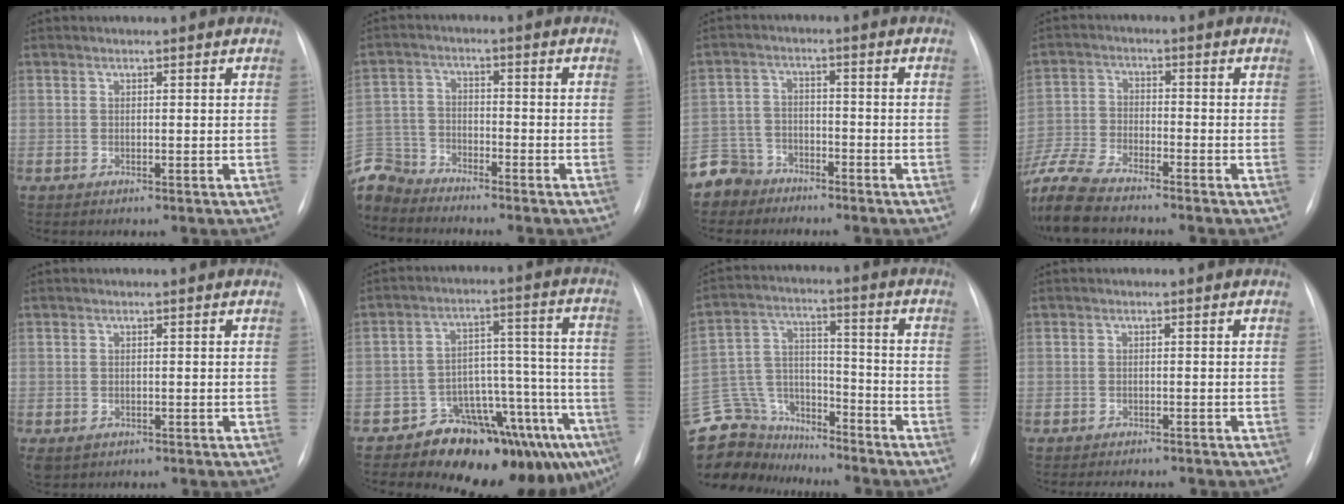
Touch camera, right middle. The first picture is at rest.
{"total": 8.2, "force": [-7.9, 2.2, 0.1], "torque": [-0.015, 0.004, -0.162]}
{"total": 7.2, "force": [-5.8, 4.2, 0.0], "torque": [-0.004, 0.001, -0.114]}
{"total": 13.3, "force": [-11.4, 2.8, 6.2], "torque": [-0.143, -0.012, -0.208]}
{"total": 2.0, "force": [-0.9, 1.6, 0.7], "torque": [-0.013, -0.001, -0.006]}
{"total": 16.7, "force": [-11.2, 5.9, 10.9], "torque": [-0.074, 0.076, -0.152]}
{"total": 16.4, "force": [-14.9, 6.3, 3.1], "torque": [-0.077, 0.047, -0.251]}
{"total": 5.1, "force": [-4.5, 1.4, 1.8], "torque": [-0.019, -0.001, -0.055]}